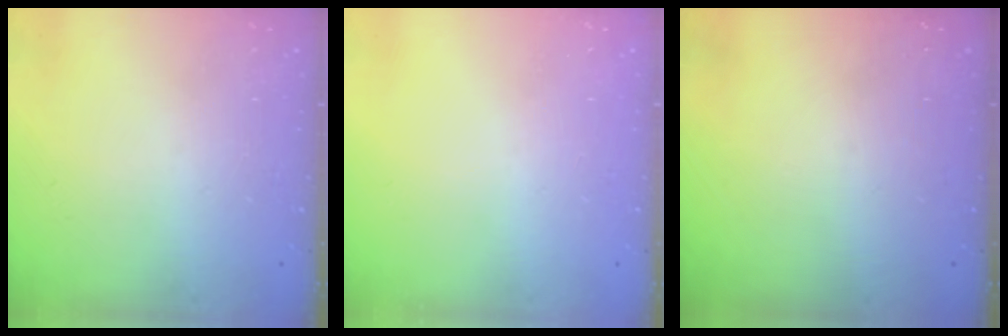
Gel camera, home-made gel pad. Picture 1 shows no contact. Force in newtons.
{"total": 0.0}
{"total": 0.0}